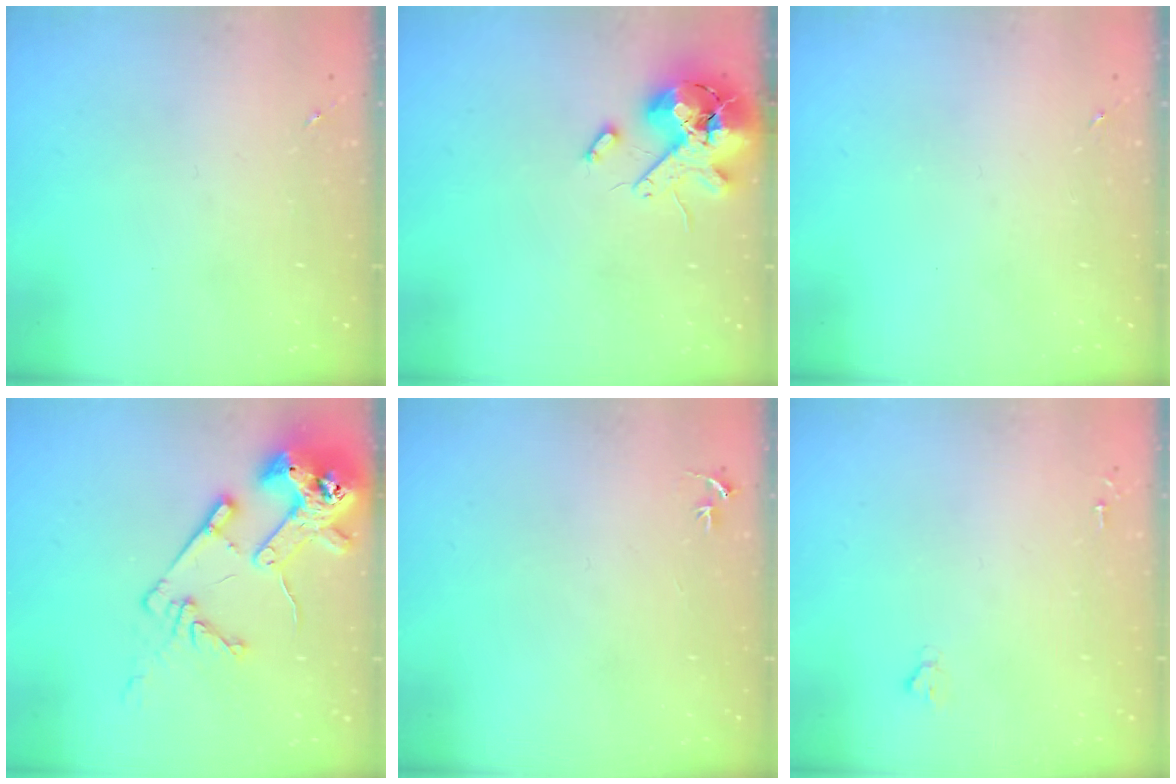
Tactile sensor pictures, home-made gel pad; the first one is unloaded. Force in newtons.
{"total": 13.2, "press": 13.0, "slide": 2.2}
{"total": 0.0}
{"total": 16.9, "press": 16.8, "slide": 1.8}
{"total": 3.1, "press": 3.1, "slide": 0.3}
{"total": 1.6, "press": 1.6, "slide": 0.2}